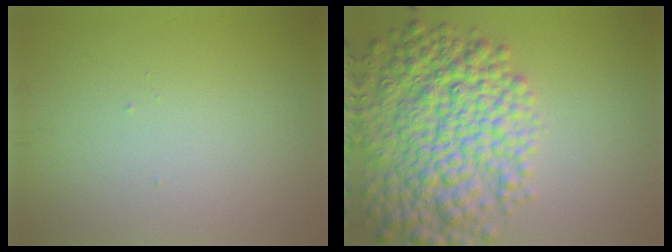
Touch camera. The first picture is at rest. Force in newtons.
{"total": 10.0, "press": 10.0, "slide": 0.3}